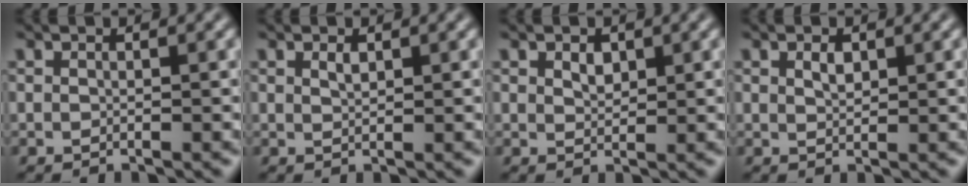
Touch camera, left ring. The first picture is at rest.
{"total": 0.8, "force": [0.5, 0.3, 0.5], "torque": [-0.013, -0.001, 0.012]}
{"total": 1.3, "force": [0.7, 0.8, 0.7], "torque": [-0.013, -0.001, 0.015]}
{"total": 1.2, "force": [0.6, 0.6, 0.8], "torque": [-0.016, 0.001, 0.013]}